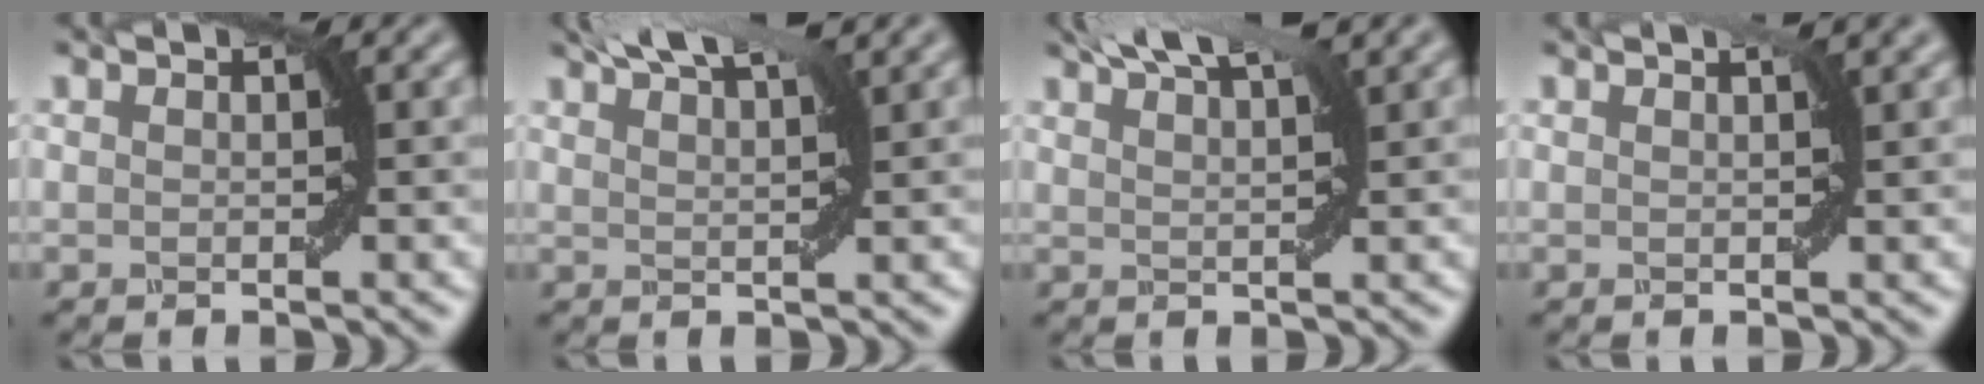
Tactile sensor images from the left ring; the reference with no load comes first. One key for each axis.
{"total": 5.7, "fx": 4.1, "fy": 1.4, "fz": 3.7, "tx": -0.045, "ty": 0.027, "tz": 0.038}
{"total": 5.8, "fx": 4.1, "fy": 1.4, "fz": 3.8, "tx": -0.049, "ty": 0.028, "tz": 0.040}
{"total": 1.9, "fx": 1.2, "fy": 0.6, "fz": 1.4, "tx": -0.015, "ty": 0.008, "tz": 0.007}